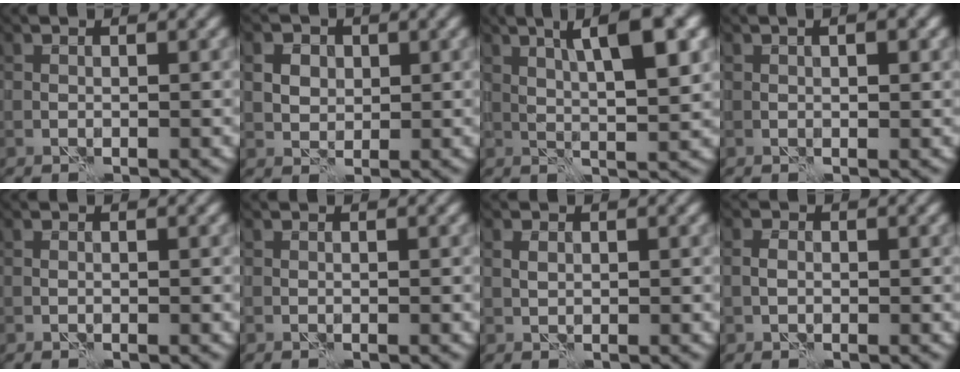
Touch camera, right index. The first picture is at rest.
{"total": 2.7, "force": [0.9, 2.2, 1.3], "torque": [-0.030, 0.004, 0.018]}
{"total": 7.2, "force": [2.6, 1.5, 6.5], "torque": [-0.098, 0.008, 0.041]}
{"total": 1.7, "force": [0.5, 0.6, 1.5], "torque": [-0.015, -0.005, 0.009]}
{"total": 0.0}
{"total": 0.0}
{"total": 0.9, "force": [0.3, 0.6, 0.5], "torque": [-0.013, 0.003, 0.006]}
{"total": 1.0, "force": [-0.2, 0.8, 0.6], "torque": [-0.013, 0.004, -0.006]}